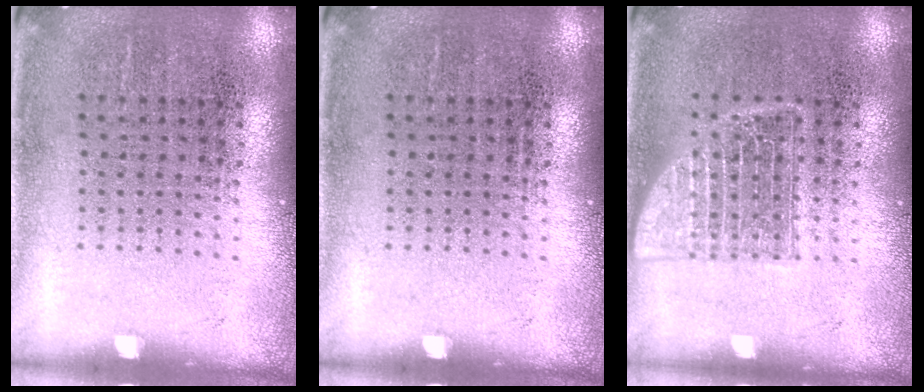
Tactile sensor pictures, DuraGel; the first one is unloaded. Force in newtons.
{"total": 0.0}
{"total": 2.6, "press": 2.5, "slide": 0.4}